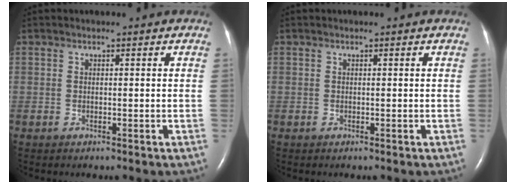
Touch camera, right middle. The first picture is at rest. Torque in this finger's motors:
{"motor_torque": [-0.14, -0.09, 0.00, -0.01]}